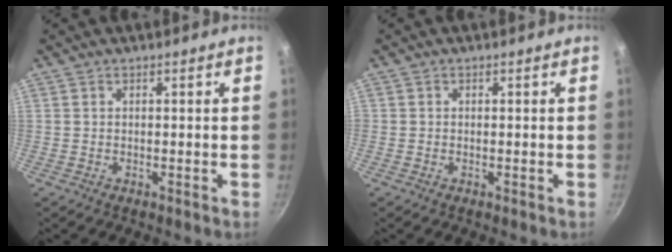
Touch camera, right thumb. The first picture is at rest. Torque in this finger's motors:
{"motor_torque": [0.92, 0.96, 1.30, 0.50, 0.25]}